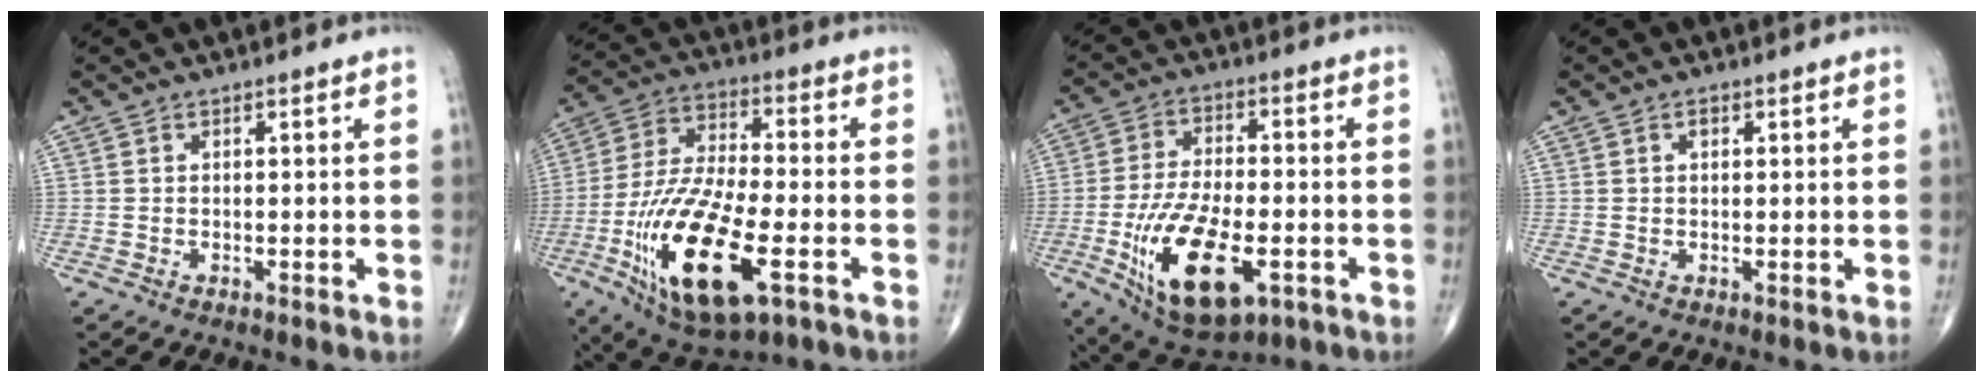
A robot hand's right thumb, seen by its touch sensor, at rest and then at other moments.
{"total": 21.9, "force": [-7.5, 8.3, 18.8], "torque": [-0.381, 0.008, -0.123]}
{"total": 18.1, "force": [-6.0, 8.3, 14.9], "torque": [-0.270, 0.004, -0.090]}
{"total": 1.1, "force": [0.5, 0.7, 0.8], "torque": [-0.008, 0.000, 0.007]}